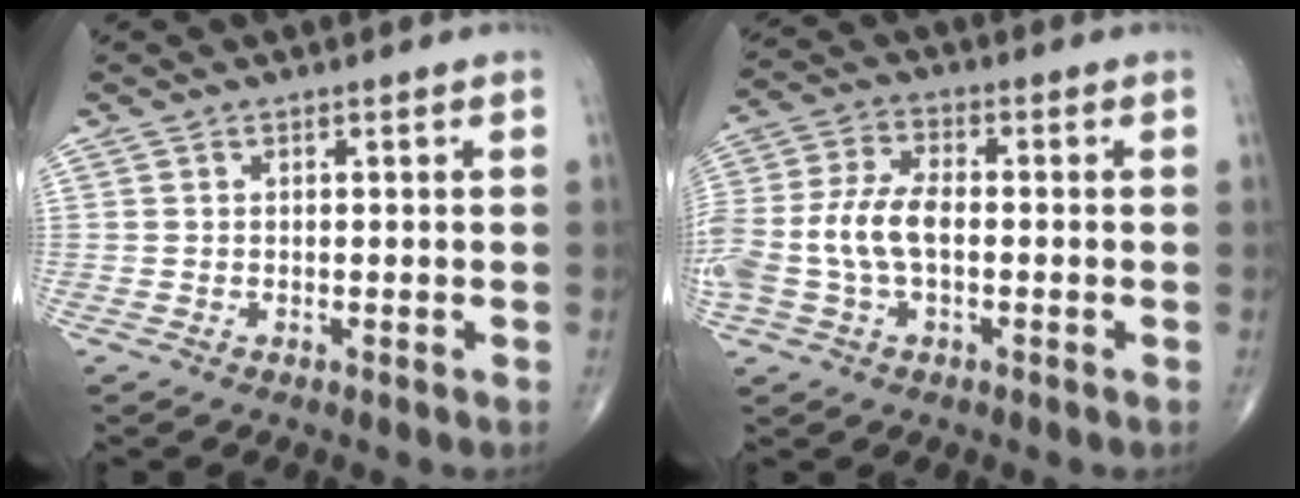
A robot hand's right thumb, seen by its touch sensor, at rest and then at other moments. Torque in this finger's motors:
{"motor_torque": [0.29, 0.28, 0.52, -0.45, 0.32]}